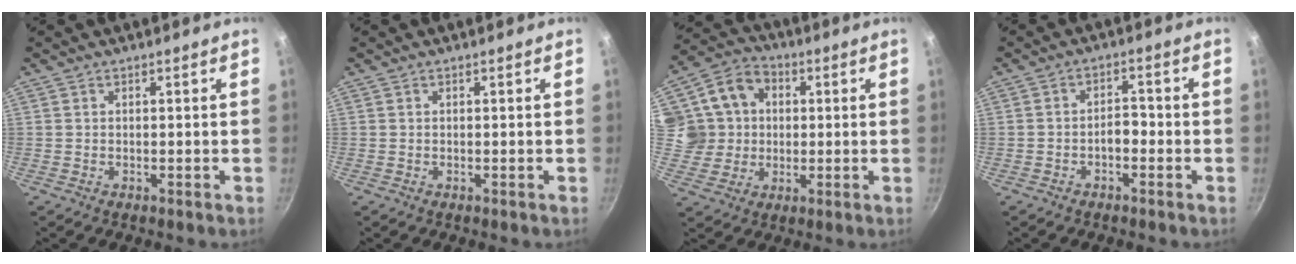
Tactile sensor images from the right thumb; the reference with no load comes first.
{"total": 0.0}
{"total": 12.9, "force": [2.2, 11.6, 5.0], "torque": [-0.064, 0.014, 0.036]}
{"total": 3.1, "force": [-1.5, 1.7, 2.1], "torque": [-0.020, 0.023, -0.026]}